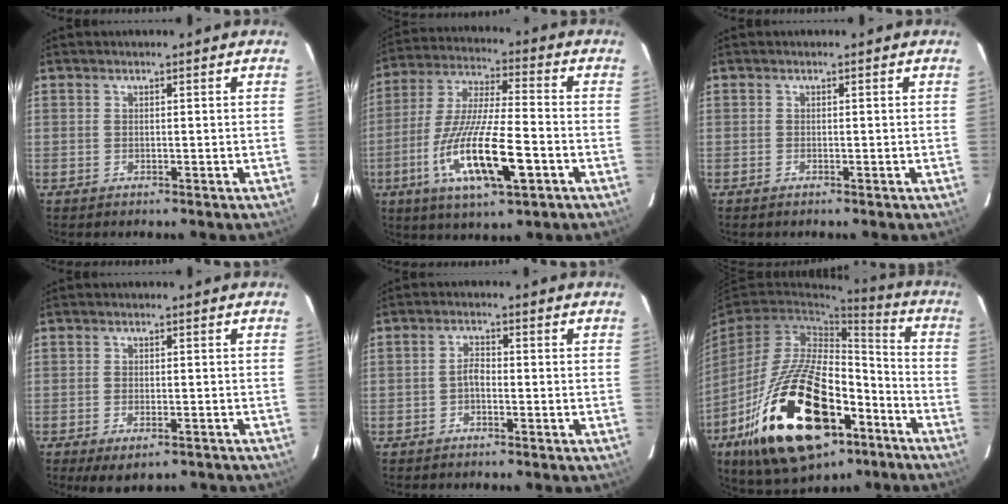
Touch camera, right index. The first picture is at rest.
{"total": 17.6, "force": [-6.5, 3.5, 15.9], "torque": [-0.323, -0.024, -0.120]}
{"total": 0.0}
{"total": 6.5, "force": [-4.5, 2.5, 3.9], "torque": [-0.082, -0.021, -0.065]}
{"total": 1.9, "force": [-1.0, 0.9, 1.3], "torque": [-0.026, 0.008, -0.020]}
{"total": 28.3, "force": [-14.1, 13.7, 20.4], "torque": [-0.377, -0.002, -0.214]}